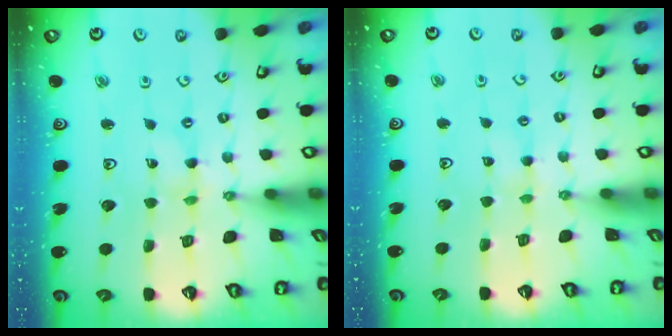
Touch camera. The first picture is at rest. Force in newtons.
{"total": 2.0, "press": 2.0, "slide": 0.3}